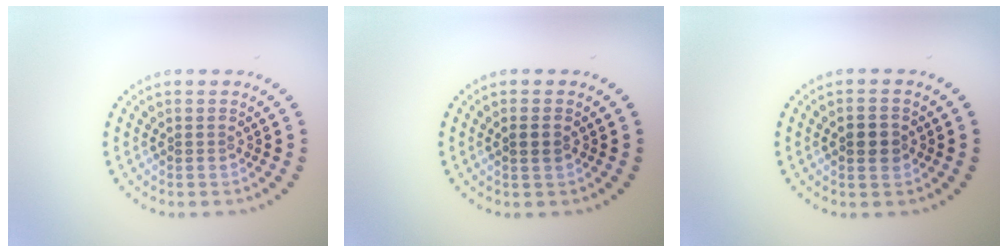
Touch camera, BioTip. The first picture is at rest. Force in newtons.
{"total": 1.1, "press": 1.1, "slide": 0.3}
{"total": 2.2, "press": 2.2, "slide": 0.0}